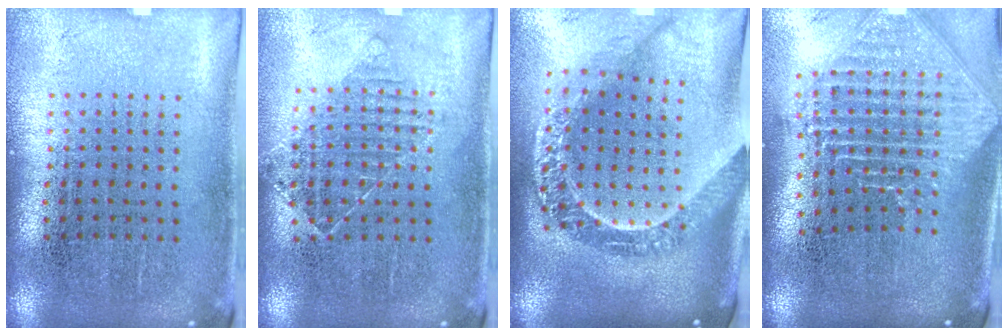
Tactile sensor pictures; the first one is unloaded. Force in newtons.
{"total": 1.1, "press": 1.0, "slide": 0.4}
{"total": 2.9, "press": 2.3, "slide": 1.8}
{"total": 2.4, "press": 1.8, "slide": 1.5}